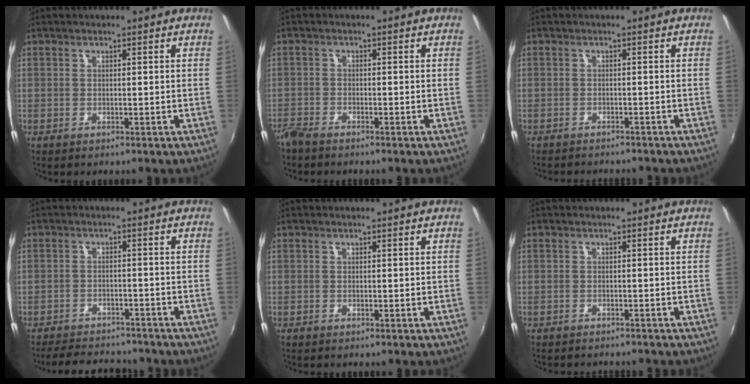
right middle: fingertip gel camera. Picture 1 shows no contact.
{"total": 3.4, "force": [-3.1, 0.7, 1.1], "torque": [-0.033, -0.013, -0.064]}
{"total": 5.0, "force": [-4.6, 1.2, 1.5], "torque": [-0.041, -0.013, -0.066]}
{"total": 10.0, "force": [-8.9, 3.5, 3.0], "torque": [-0.079, 0.010, -0.125]}
{"total": 0.0}
{"total": 2.9, "force": [-2.7, 0.7, 0.7], "torque": [-0.021, -0.012, -0.041]}